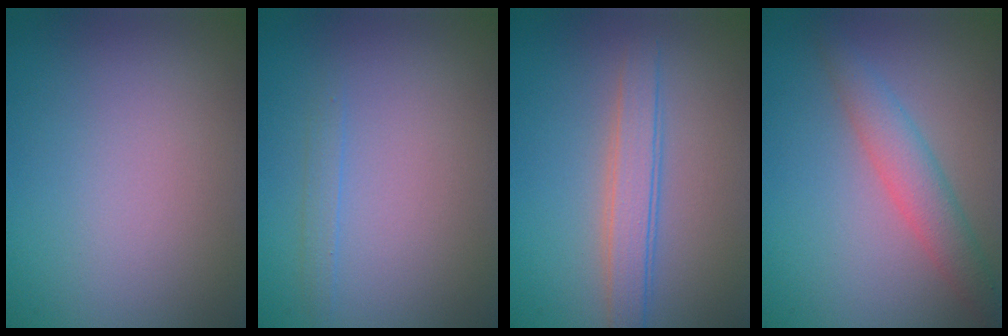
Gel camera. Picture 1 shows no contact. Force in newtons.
{"total": 0.9, "press": 0.9, "slide": 0.1}
{"total": 2.8, "press": 2.8, "slide": 0.1}
{"total": 3.1, "press": 3.1, "slide": 0.2}